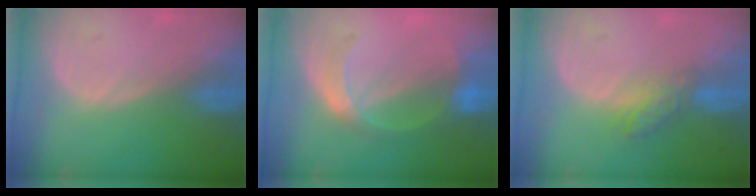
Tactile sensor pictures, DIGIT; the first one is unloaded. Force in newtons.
{"total": 5.9, "press": 5.2, "slide": 2.8}
{"total": 4.5, "press": 4.1, "slide": 1.9}